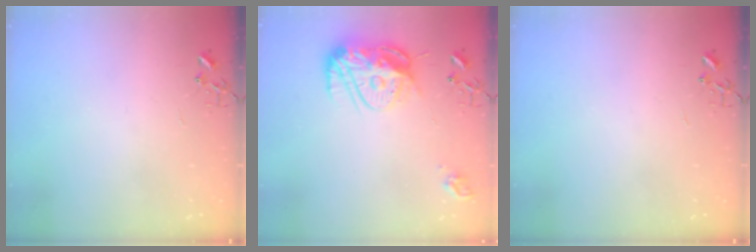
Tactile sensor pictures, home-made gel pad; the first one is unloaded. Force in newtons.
{"total": 19.1, "press": 19.1, "slide": 1.5}
{"total": 0.0}